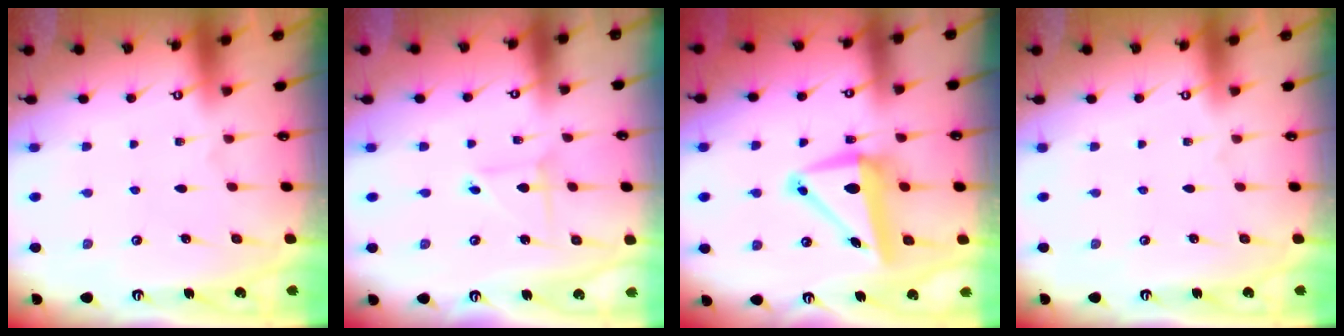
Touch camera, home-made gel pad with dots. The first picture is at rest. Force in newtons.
{"total": 2.4, "press": 2.4, "slide": 0.2}
{"total": 9.8, "press": 9.2, "slide": 3.4}
{"total": 0.0}